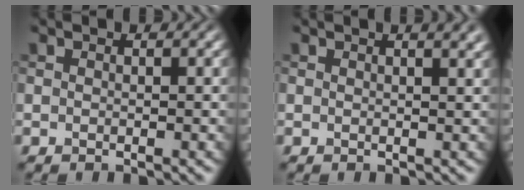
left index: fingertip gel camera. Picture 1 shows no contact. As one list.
[{"total": 2.4, "force": [1.5, 0.9, 1.7], "torque": [-0.004, 0.004, 0.007]}]